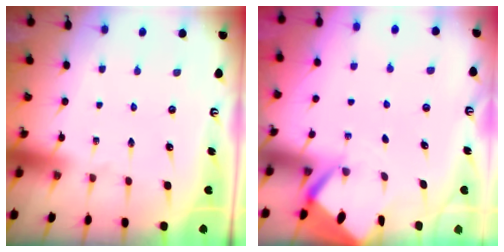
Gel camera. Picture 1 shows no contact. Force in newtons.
{"total": 2.7, "press": 2.7, "slide": 0.3}